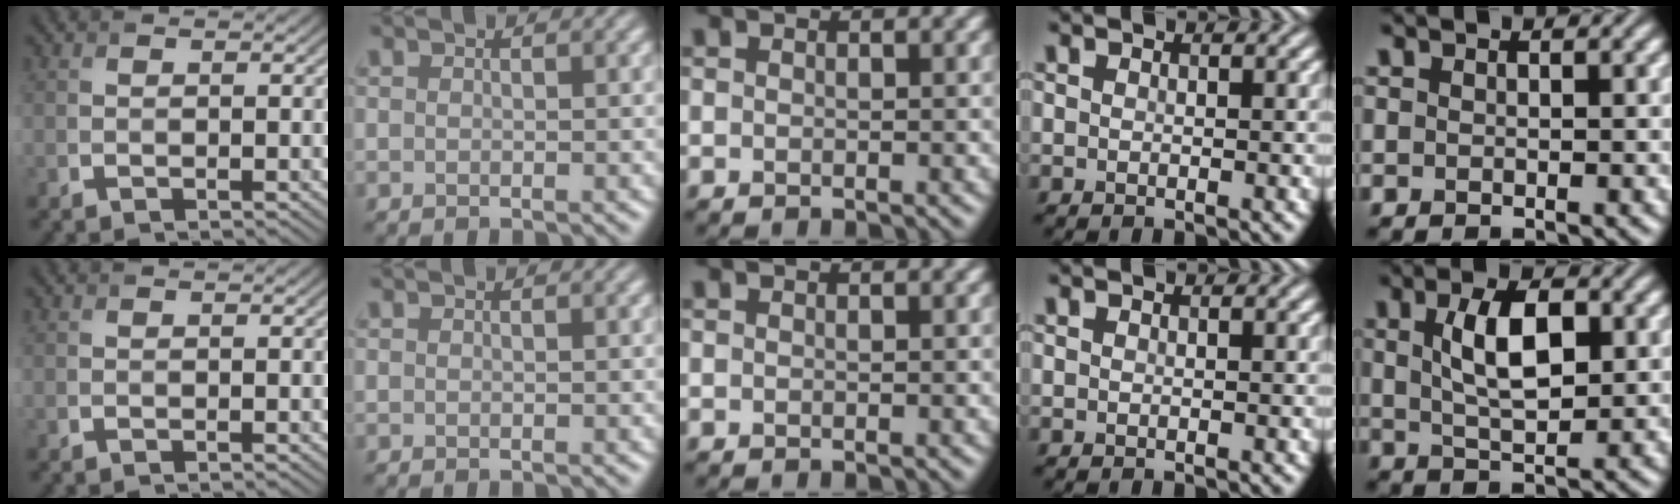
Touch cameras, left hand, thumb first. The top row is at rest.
{"little": {"total": 5.2, "force": [1.2, 2.3, 4.5], "torque": [-0.088, 0.004, 0.022]}}